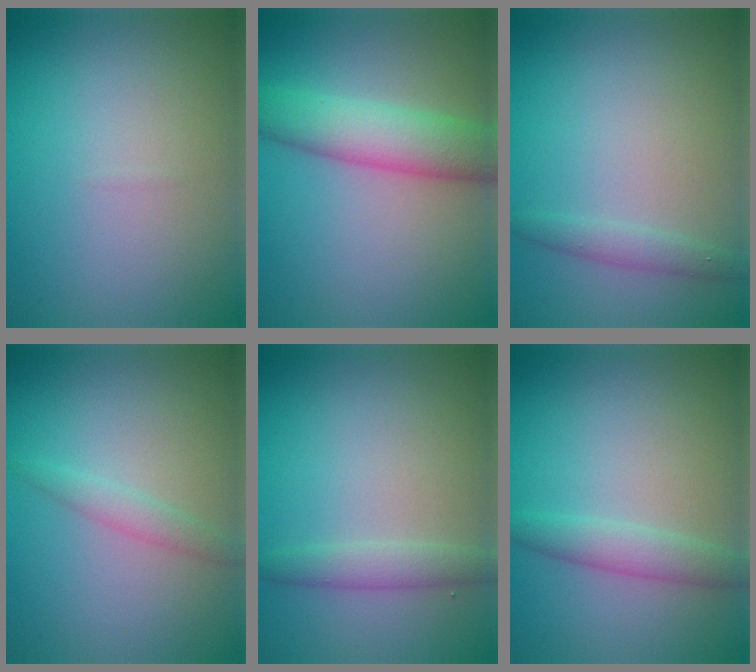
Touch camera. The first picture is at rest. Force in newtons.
{"total": 5.6, "press": 5.6, "slide": 0.2}
{"total": 1.5, "press": 1.5, "slide": 0.0}
{"total": 1.4, "press": 1.4, "slide": 0.1}
{"total": 2.0, "press": 2.0, "slide": 0.2}
{"total": 2.5, "press": 2.5, "slide": 0.1}